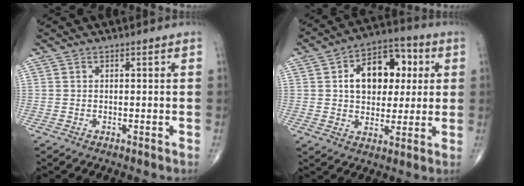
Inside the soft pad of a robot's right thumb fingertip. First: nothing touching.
{"total": 14.5, "force": [3.0, 9.8, 10.3], "torque": [-0.114, 0.015, 0.043]}